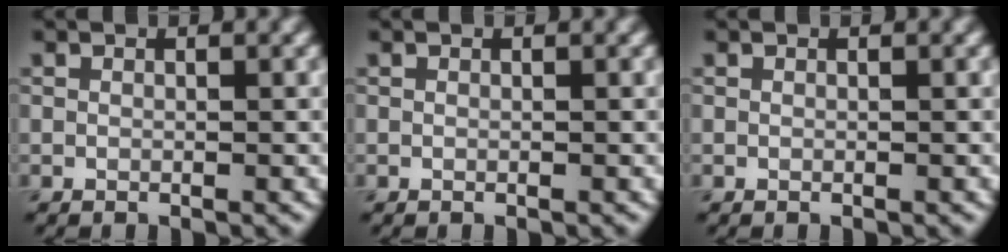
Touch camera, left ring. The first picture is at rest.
{"total": 0.0}
{"total": 0.0}